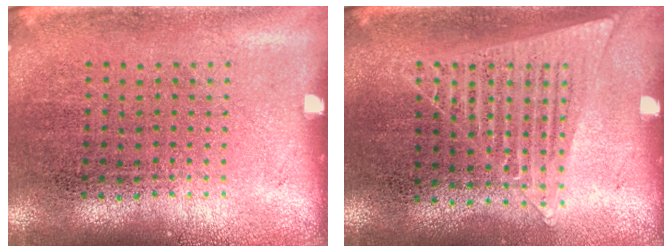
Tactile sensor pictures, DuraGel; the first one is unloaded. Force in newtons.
{"total": 1.1, "press": 1.0, "slide": 0.5}